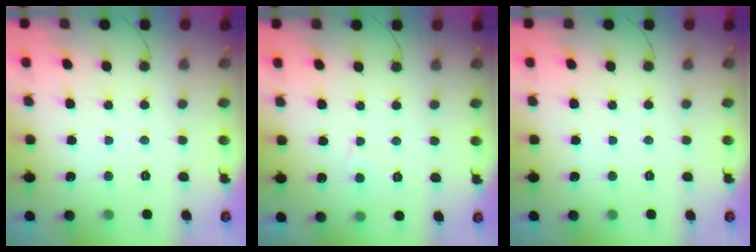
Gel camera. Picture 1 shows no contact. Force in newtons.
{"total": 2.7, "press": 2.7, "slide": 0.2}
{"total": 0.0}